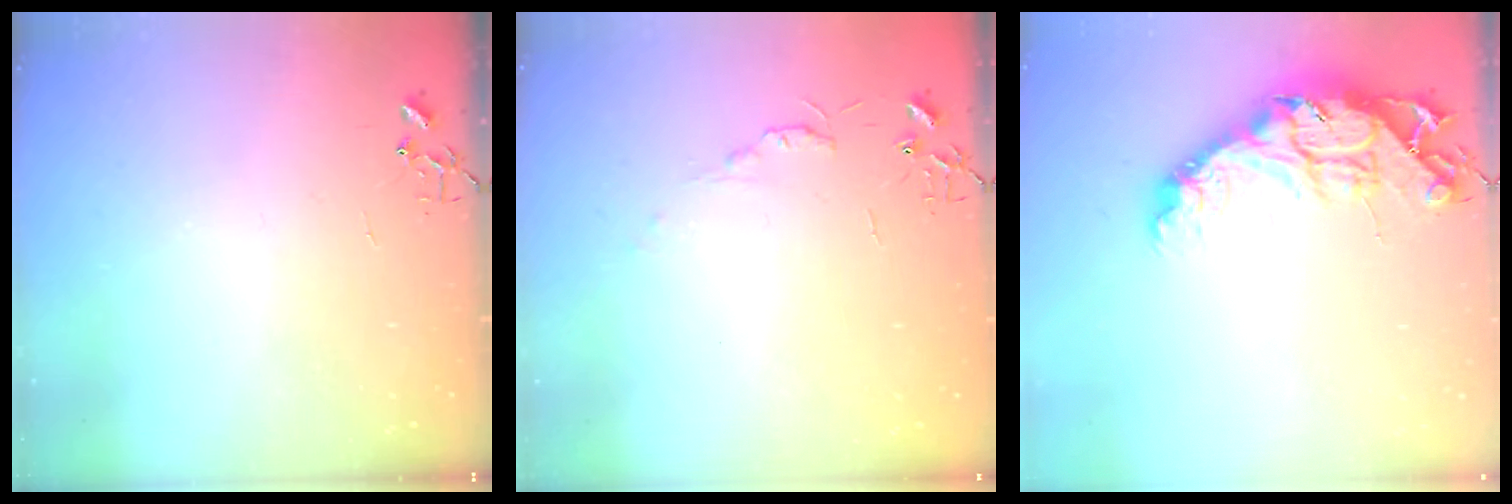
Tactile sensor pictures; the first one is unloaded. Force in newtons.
{"total": 4.8, "press": 4.8, "slide": 0.7}
{"total": 18.3, "press": 18.3, "slide": 1.4}